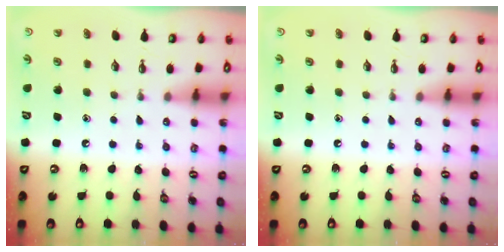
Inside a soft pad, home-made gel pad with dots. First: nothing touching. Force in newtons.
{"total": 0.0}